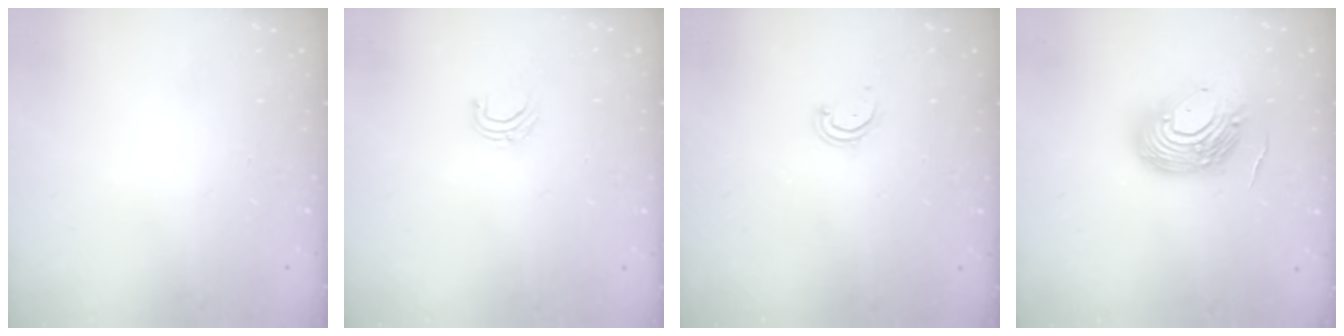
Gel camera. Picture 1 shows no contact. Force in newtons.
{"total": 4.8, "press": 4.8, "slide": 0.3}
{"total": 3.1, "press": 3.1, "slide": 0.2}
{"total": 14.5, "press": 14.4, "slide": 1.9}